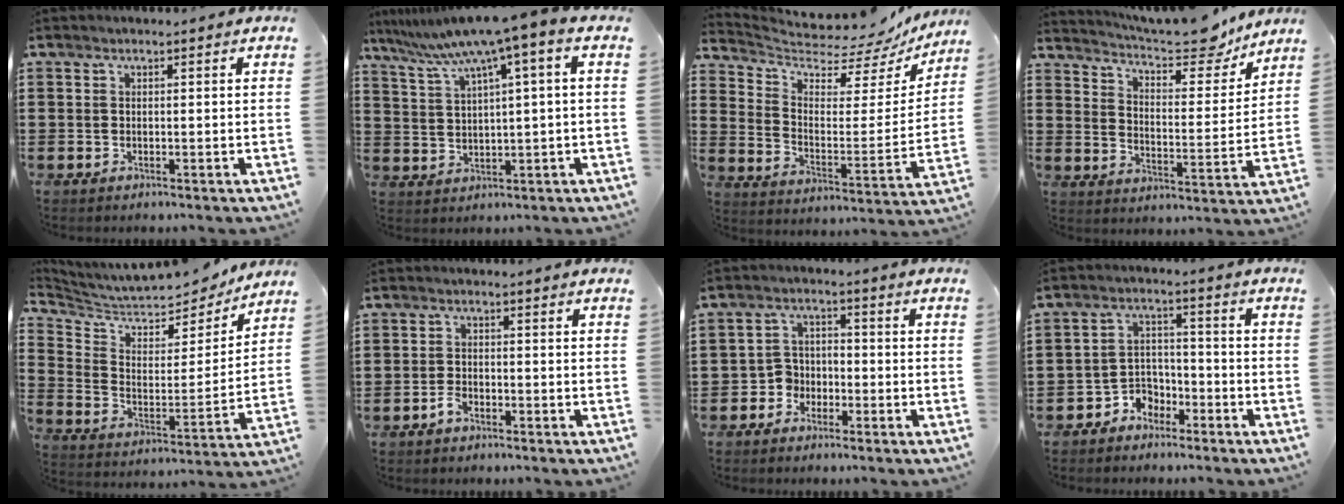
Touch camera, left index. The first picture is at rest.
{"total": 7.1, "force": [3.9, 0.0, 5.9], "torque": [-0.125, -0.030, 0.063]}
{"total": 5.4, "force": [4.9, 1.6, 1.7], "torque": [-0.063, -0.046, 0.081]}
{"total": 10.4, "force": [9.4, 2.0, 4.0], "torque": [-0.074, -0.067, 0.157]}
{"total": 7.0, "force": [6.5, 1.8, 1.9], "torque": [-0.072, -0.047, 0.112]}
{"total": 1.9, "force": [-1.4, 0.9, 1.0], "torque": [-0.030, -0.003, -0.029]}
{"total": 3.5, "force": [-2.5, 2.4, 0.7], "torque": [-0.024, 0.008, -0.054]}
{"total": 4.2, "force": [-3.7, 2.1, 0.4], "torque": [-0.018, 0.007, -0.077]}